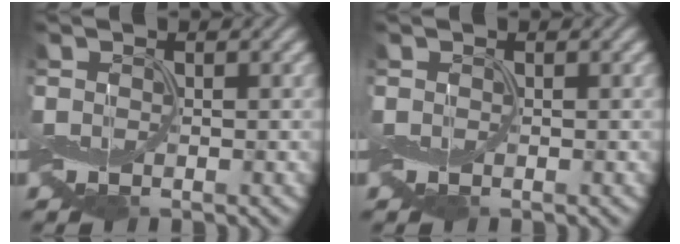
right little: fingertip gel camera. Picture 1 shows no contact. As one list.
[{"total": 0.0}]